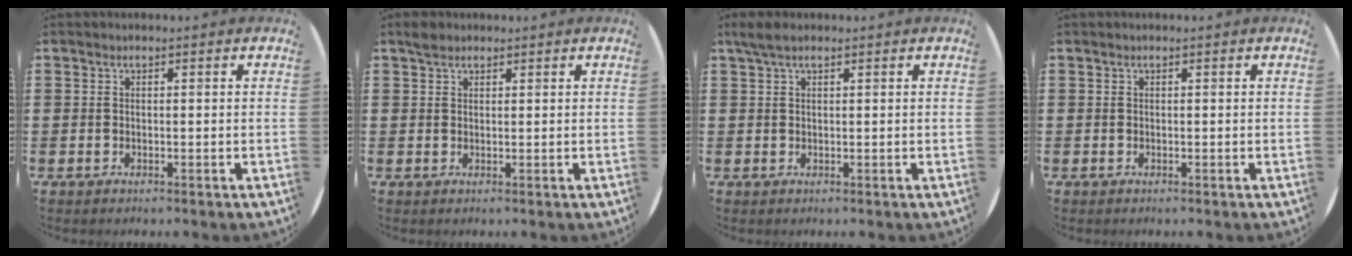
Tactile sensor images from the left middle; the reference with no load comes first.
{"total": 1.5, "force": [1.3, 0.7, 0.4], "torque": [-0.003, 0.002, 0.023]}
{"total": 2.0, "force": [1.4, 0.6, 1.3], "torque": [-0.028, 0.005, 0.025]}
{"total": 0.0}